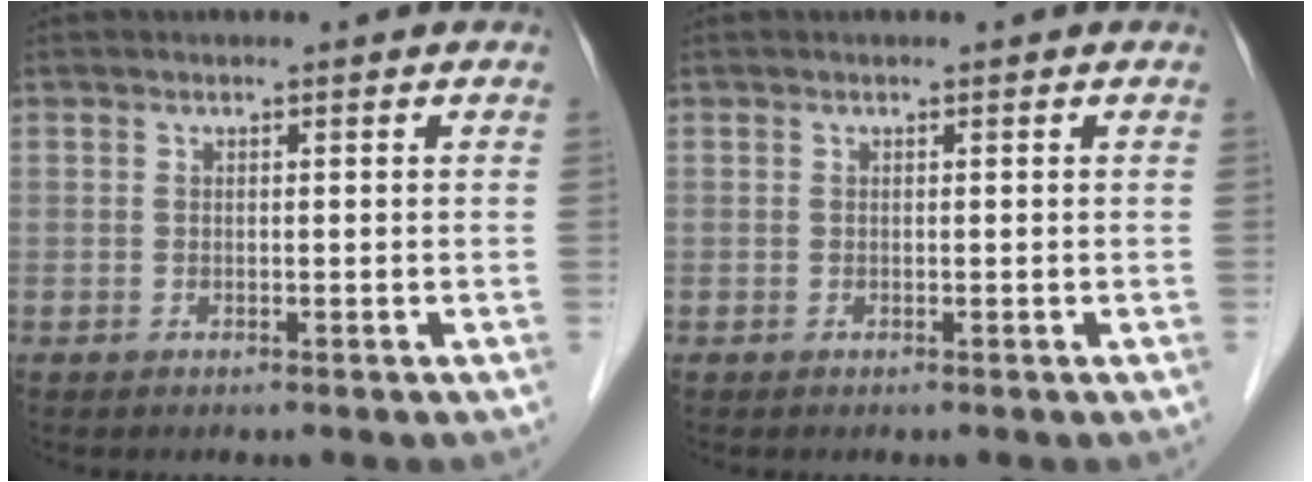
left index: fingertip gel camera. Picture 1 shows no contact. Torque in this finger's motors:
{"motor_torque": [-0.03, 0.07, 0.01, 0.00]}